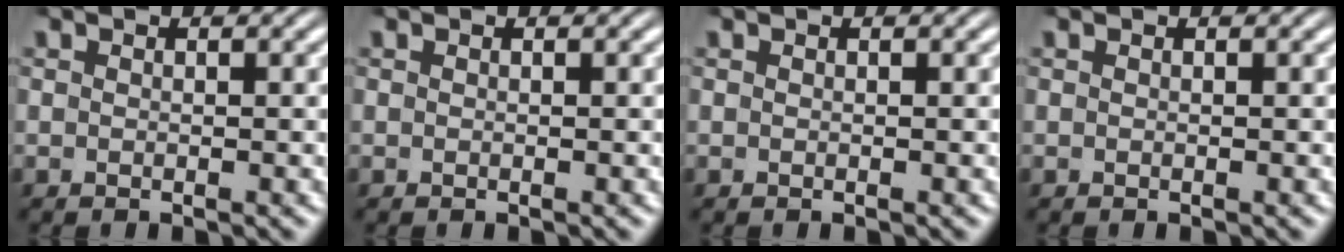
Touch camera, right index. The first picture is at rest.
{"total": 0.0}
{"total": 0.0}
{"total": 0.0}